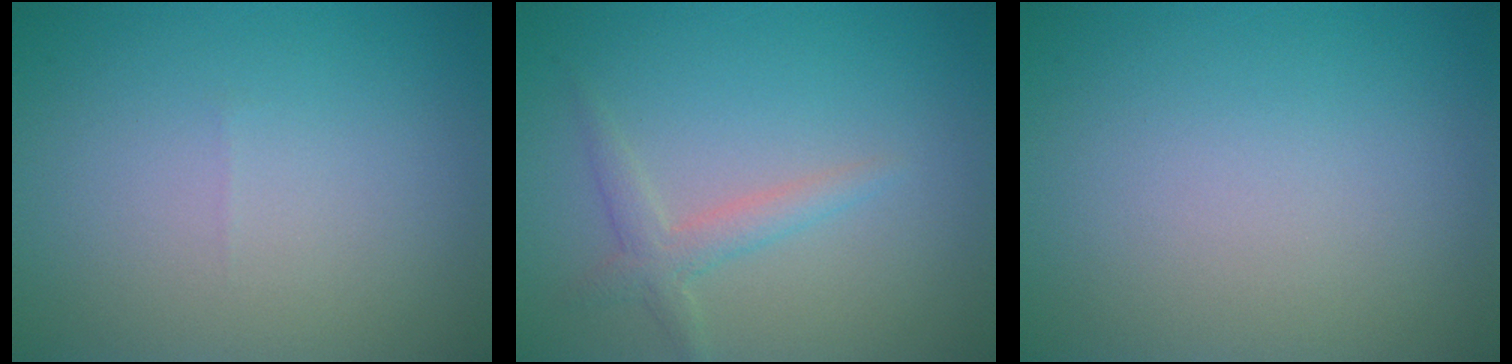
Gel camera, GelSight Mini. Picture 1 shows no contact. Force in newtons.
{"total": 1.9, "press": 1.9, "slide": 0.1}
{"total": 0.0}